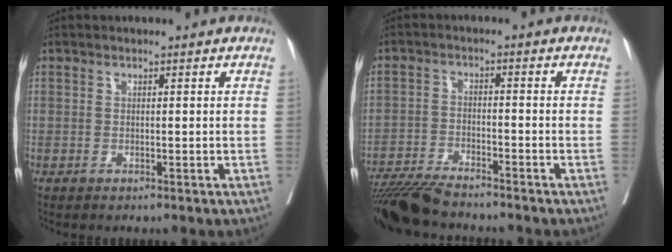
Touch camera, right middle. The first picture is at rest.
{"total": 8.9, "force": [-8.2, 0.7, 3.6], "torque": [-0.054, -0.022, -0.143]}